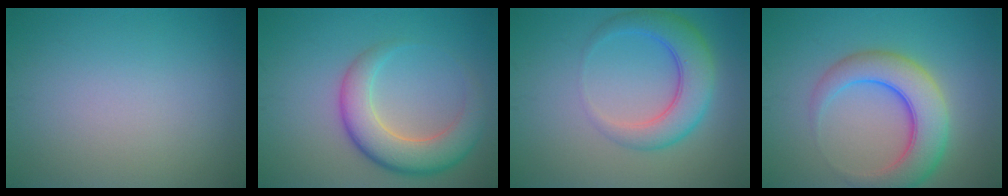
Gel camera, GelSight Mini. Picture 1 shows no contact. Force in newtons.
{"total": 6.0, "press": 6.0, "slide": 0.2}
{"total": 5.1, "press": 5.1, "slide": 0.1}
{"total": 6.8, "press": 6.7, "slide": 0.3}